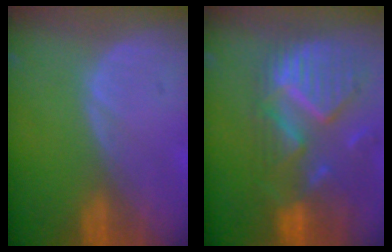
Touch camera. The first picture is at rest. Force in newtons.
{"total": 11.7, "press": 10.3, "slide": 5.6}